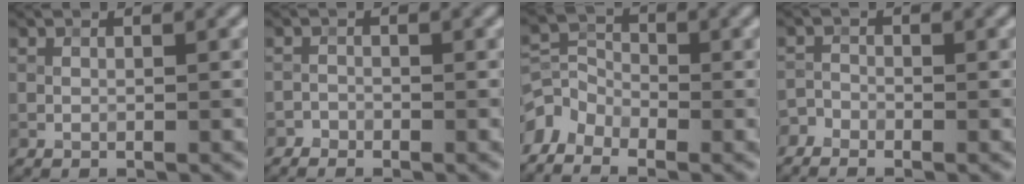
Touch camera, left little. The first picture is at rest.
{"total": 0.9, "force": [-0.8, 0.4, 0.0], "torque": [-0.001, 0.004, -0.016]}
{"total": 3.2, "force": [-2.4, 1.9, 1.0], "torque": [-0.019, 0.003, -0.058]}
{"total": 1.5, "force": [-1.3, 0.6, 0.2], "torque": [-0.011, 0.005, -0.031]}